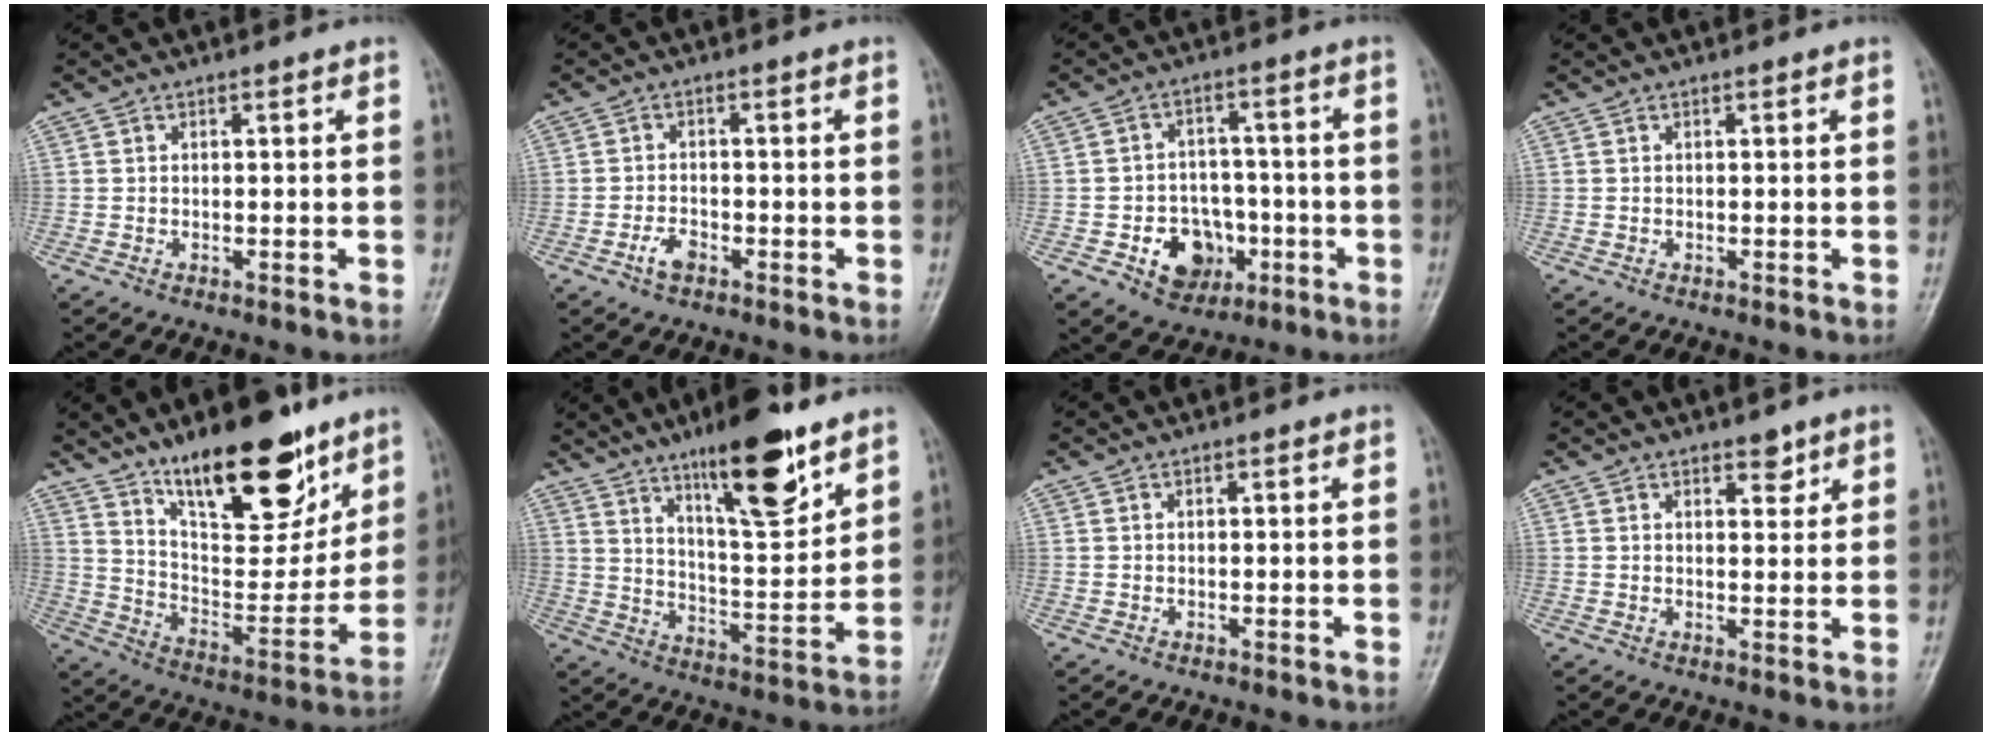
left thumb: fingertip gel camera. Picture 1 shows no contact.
{"total": 2.9, "force": [-1.6, 1.6, 1.8], "torque": [-0.034, 0.011, -0.030]}
{"total": 9.7, "force": [-3.5, 7.6, 4.9], "torque": [-0.031, 0.026, -0.049]}
{"total": 0.0}
{"total": 21.4, "force": [14.2, 8.1, 13.8], "torque": [-0.163, -0.082, 0.240]}
{"total": 16.4, "force": [10.5, 4.2, 11.9], "torque": [-0.163, -0.065, 0.179]}
{"total": 0.0}
{"total": 2.6, "force": [1.9, 1.4, 1.2], "torque": [-0.001, -0.011, 0.027]}